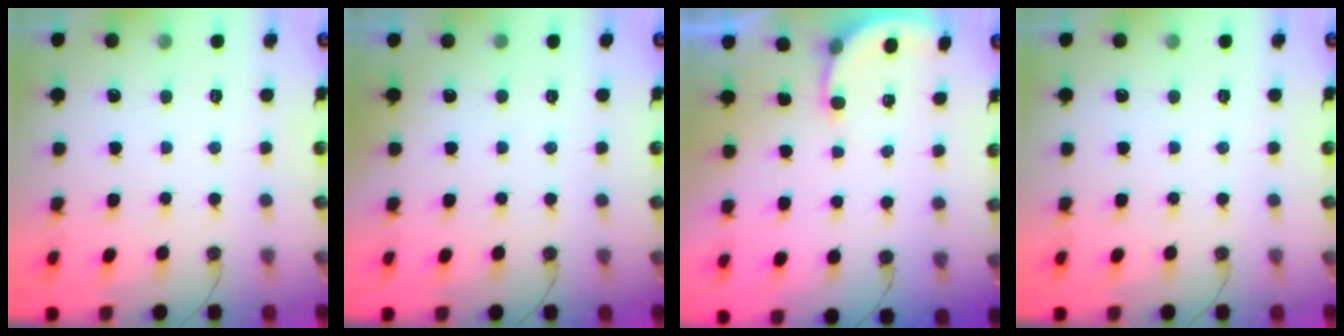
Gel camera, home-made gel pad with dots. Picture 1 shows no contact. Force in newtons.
{"total": 1.1, "press": 0.6, "slide": 0.9}
{"total": 2.9, "press": 2.9, "slide": 0.2}
{"total": 0.0}